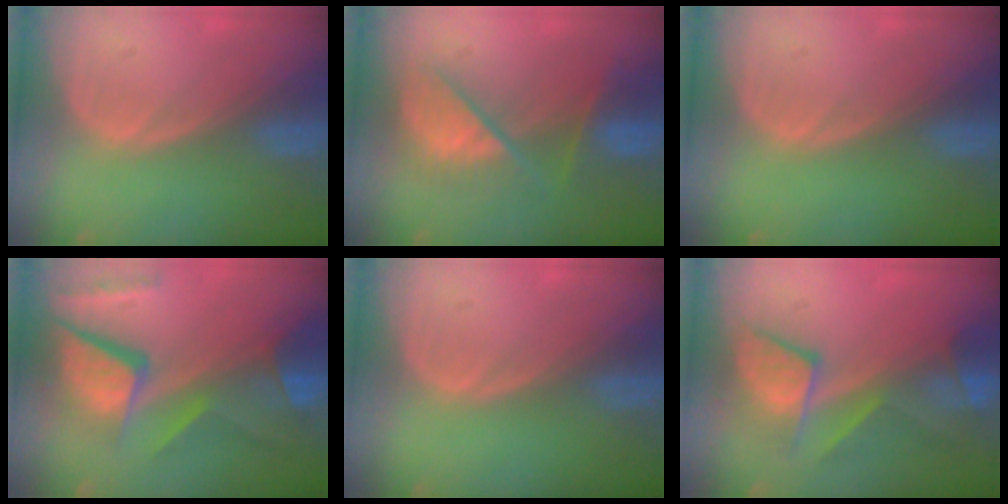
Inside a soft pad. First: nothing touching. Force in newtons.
{"total": 7.9, "press": 7.9, "slide": 0.5}
{"total": 0.0}
{"total": 12.0, "press": 9.9, "slide": 6.8}
{"total": 0.0}
{"total": 8.4, "press": 8.1, "slide": 2.2}